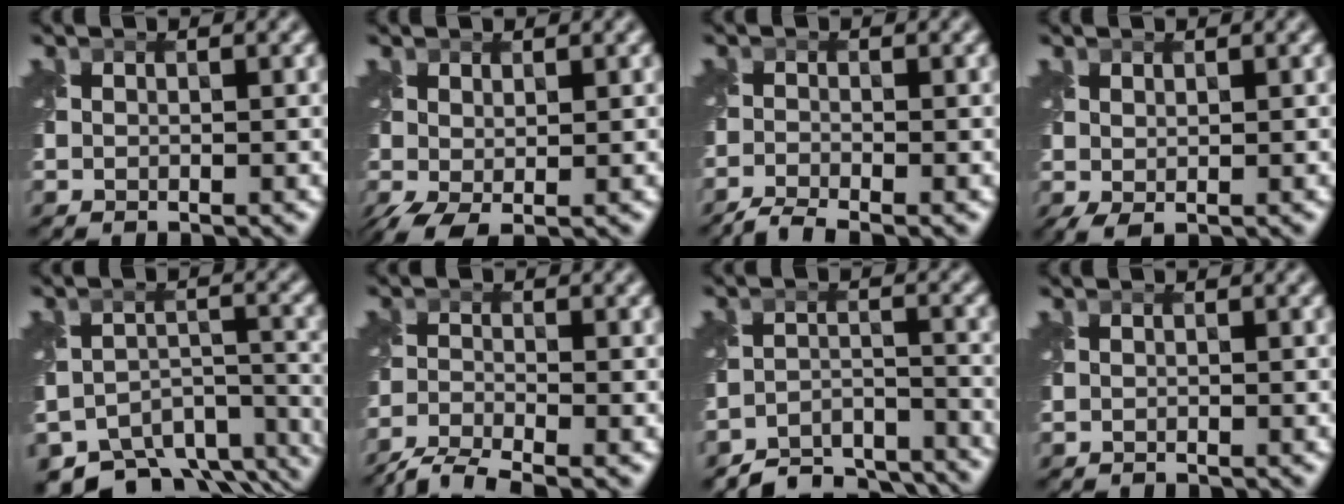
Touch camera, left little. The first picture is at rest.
{"total": 2.5, "force": [-0.5, 1.0, 2.3], "torque": [-0.056, -0.005, -0.010]}
{"total": 2.7, "force": [-2.4, 0.3, 1.2], "torque": [-0.023, -0.010, -0.059]}
{"total": 1.1, "force": [0.2, 0.3, 1.0], "torque": [-0.030, 0.000, 0.006]}
{"total": 10.4, "force": [-8.8, 4.4, 3.2], "torque": [-0.044, -0.017, -0.113]}
{"total": 5.1, "force": [-4.5, 0.8, 2.2], "torque": [-0.050, -0.021, -0.092]}
{"total": 6.4, "force": [-6.1, 1.8, 1.0], "torque": [-0.014, -0.020, -0.098]}
{"total": 0.5, "force": [-0.5, 0.1, -0.1], "torque": [0.002, -0.007, -0.009]}